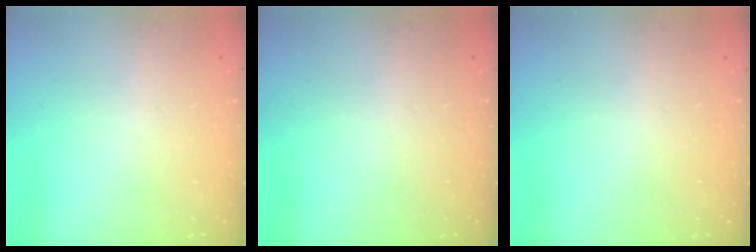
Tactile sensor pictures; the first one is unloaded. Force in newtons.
{"total": 0.0}
{"total": 0.0}